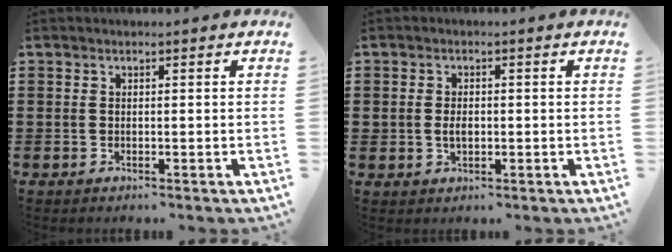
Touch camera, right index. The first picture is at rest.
{"total": 1.9, "force": [0.0, 1.2, 1.4], "torque": [-0.027, 0.006, -0.001]}